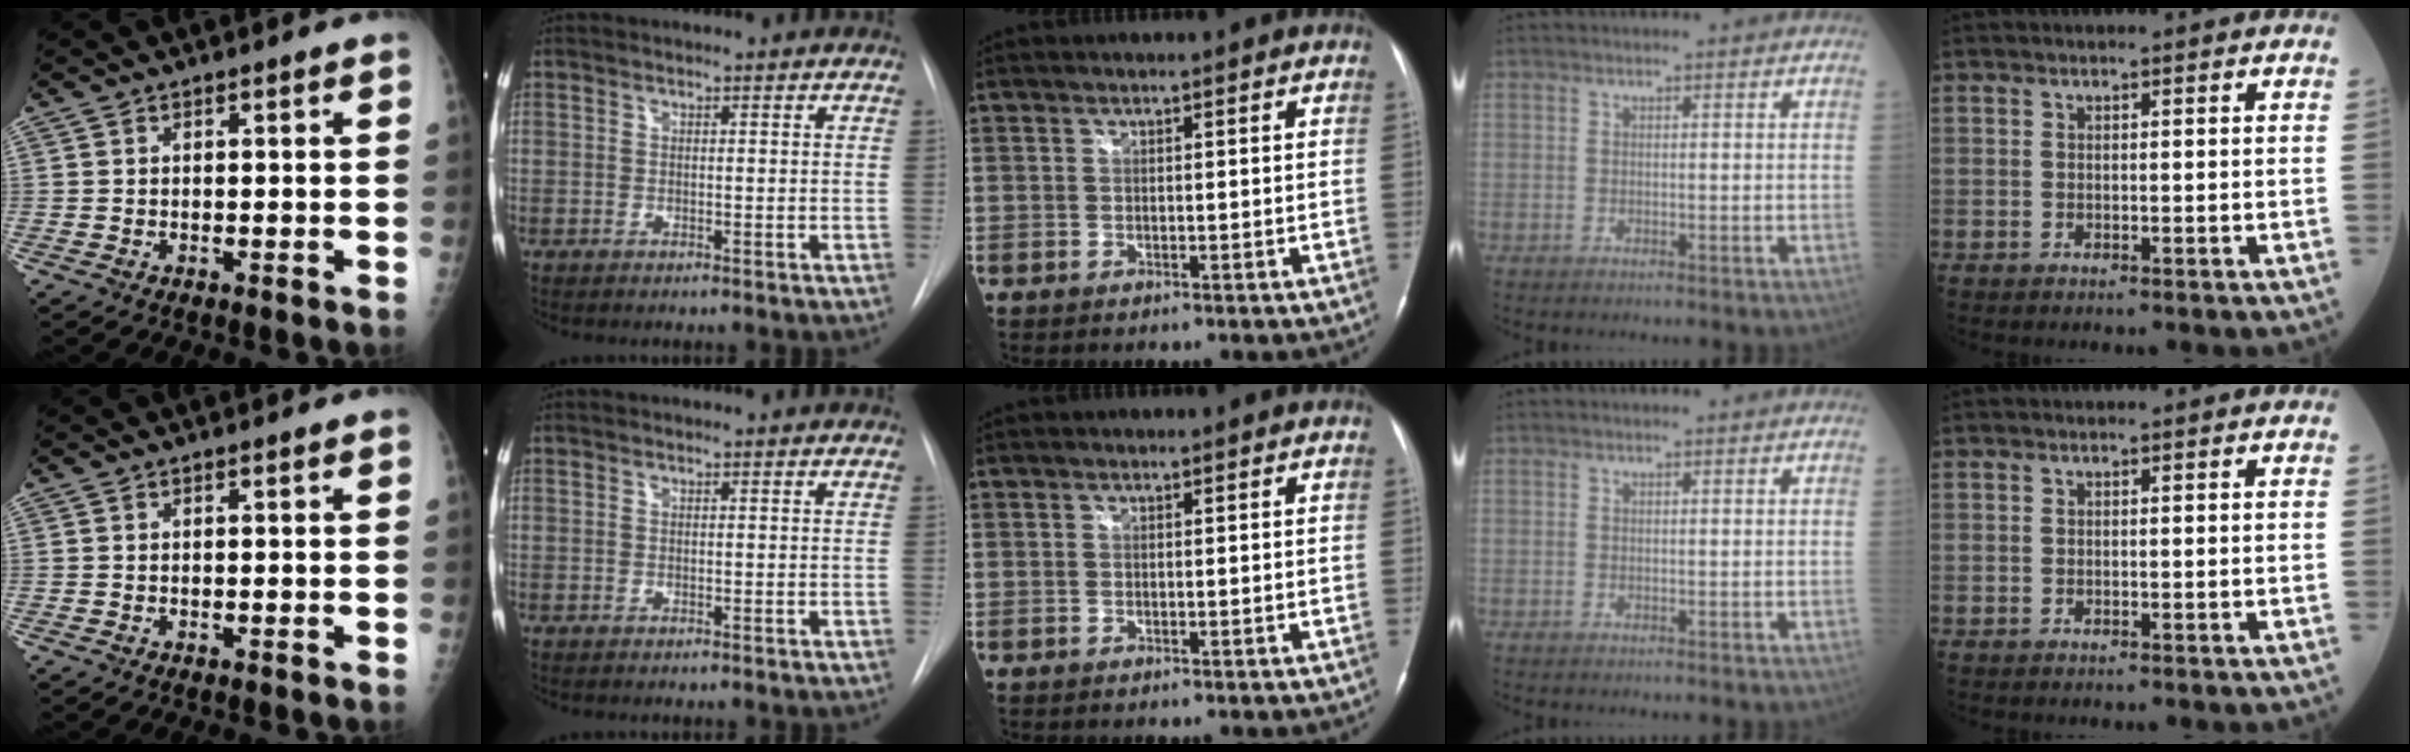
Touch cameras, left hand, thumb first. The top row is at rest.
{}